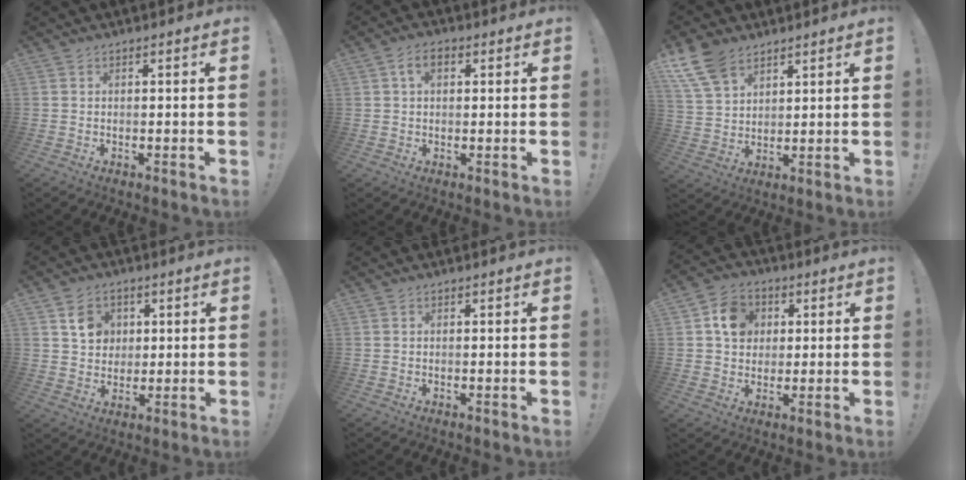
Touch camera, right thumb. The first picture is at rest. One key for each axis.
{"total": 5.3, "fx": 1.8, "fy": 3.4, "fz": 3.7, "tx": -0.066, "ty": 0.010, "tz": 0.033}
{"total": 11.3, "fx": 7.5, "fy": 6.6, "fz": 5.2, "tx": -0.103, "ty": -0.031, "tz": 0.151}
{"total": 7.7, "fx": 3.1, "fy": 6.6, "fz": 2.4, "tx": -0.026, "ty": -0.011, "tz": 0.059}
{"total": 0.0}
{"total": 9.8, "fx": 2.9, "fy": 8.5, "fz": 3.9, "tx": -0.051, "ty": -0.005, "tz": 0.059}